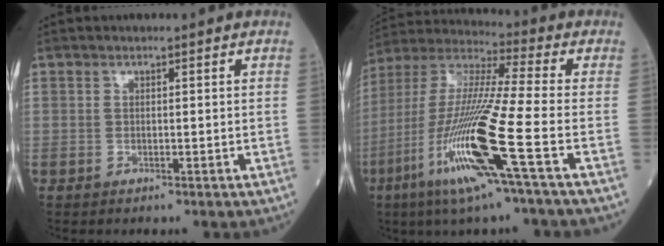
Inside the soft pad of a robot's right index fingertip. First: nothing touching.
{"total": 18.5, "force": [-7.2, -0.6, 17.0], "torque": [-0.371, -0.030, -0.147]}